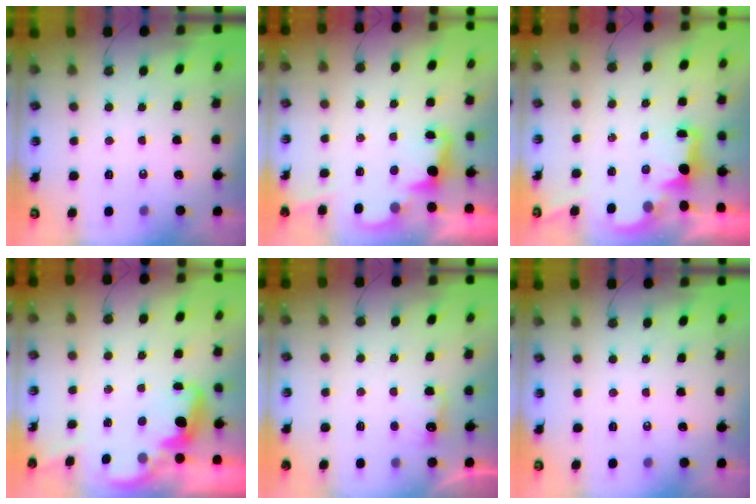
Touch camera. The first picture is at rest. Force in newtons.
{"total": 3.4, "press": 3.4, "slide": 0.5}
{"total": 2.2, "press": 2.1, "slide": 0.8}
{"total": 2.9, "press": 2.8, "slide": 0.8}
{"total": 4.3, "press": 4.2, "slide": 1.2}
{"total": 0.0}